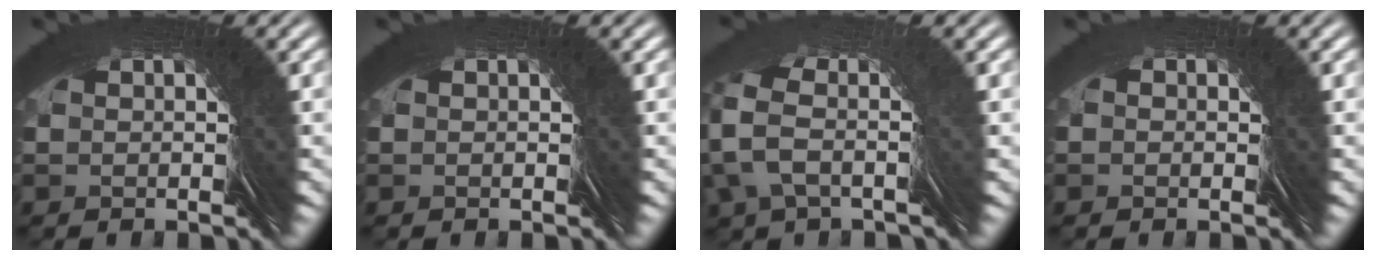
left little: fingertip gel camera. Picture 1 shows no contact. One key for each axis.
{"total": 0.0}
{"total": 3.9, "fx": 2.1, "fy": -2.5, "fz": -2.0, "tx": 0.021, "ty": 0.043, "tz": 0.021}
{"total": 1.0, "fx": 0.1, "fy": 1.0, "fz": 0.2, "tx": -0.007, "ty": 0.002, "tz": -0.002}